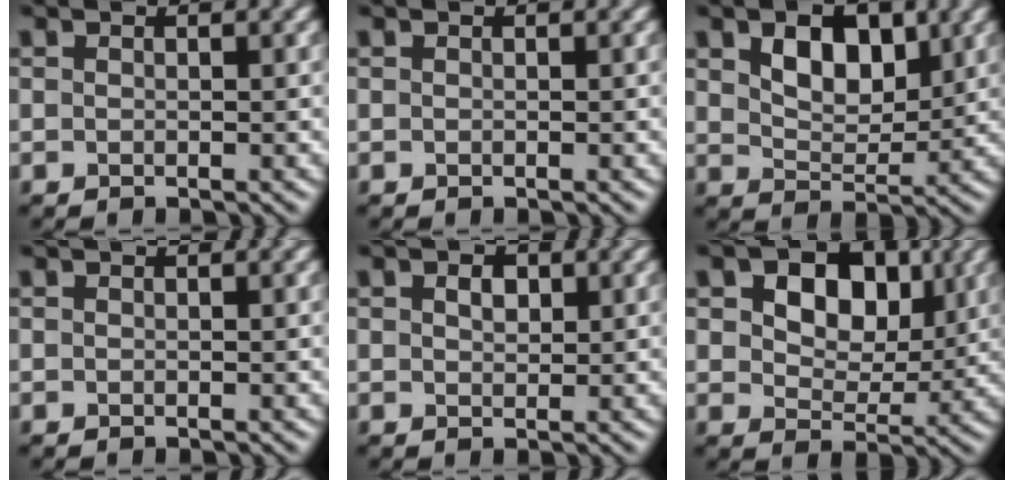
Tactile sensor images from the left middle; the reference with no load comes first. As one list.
[{"total": 0.0}, {"total": 4.6, "force": [1.9, 2.7, 3.2], "torque": [-0.058, -0.002, 0.031]}, {"total": 0.0}, {"total": 1.5, "force": [0.6, 1.0, 1.0], "torque": [-0.015, 0.001, 0.011]}, {"total": 7.2, "force": [2.4, 4.8, 4.9], "torque": [-0.077, 0.001, 0.024]}]